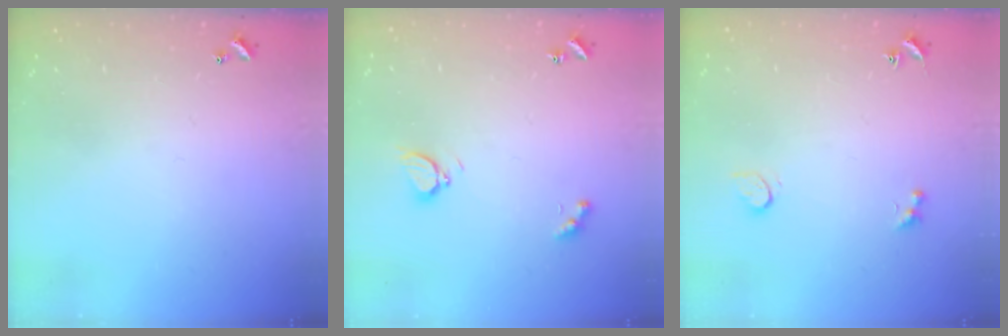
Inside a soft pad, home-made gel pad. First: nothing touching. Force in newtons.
{"total": 2.9, "press": 2.8, "slide": 0.7}
{"total": 2.6, "press": 2.3, "slide": 1.2}